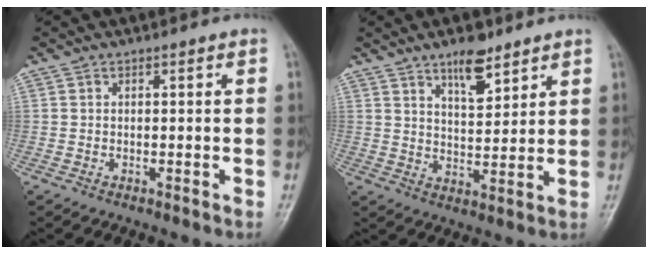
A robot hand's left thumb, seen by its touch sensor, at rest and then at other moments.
{"total": 7.6, "force": [5.3, 2.9, 4.7], "torque": [-0.054, -0.037, 0.087]}